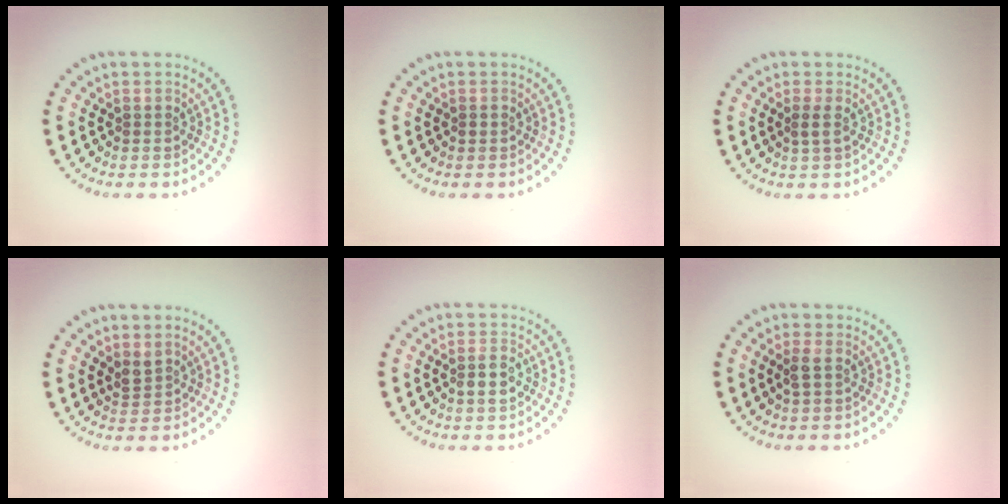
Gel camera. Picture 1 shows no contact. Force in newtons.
{"total": 0.5, "press": 0.5, "slide": 0.0}
{"total": 1.0, "press": 0.9, "slide": 0.4}
{"total": 1.2, "press": 1.0, "slide": 0.7}
{"total": 1.7, "press": 1.7, "slide": 0.3}
{"total": 1.0, "press": 0.9, "slide": 0.4}